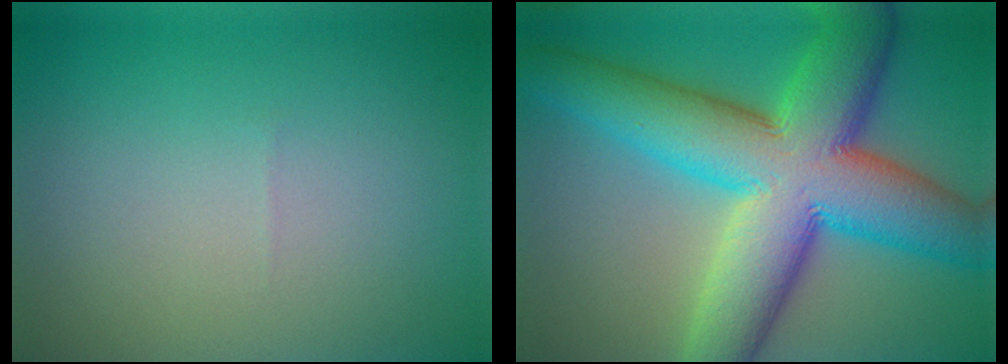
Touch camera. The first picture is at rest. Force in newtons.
{"total": 14.4, "press": 14.4, "slide": 0.3}